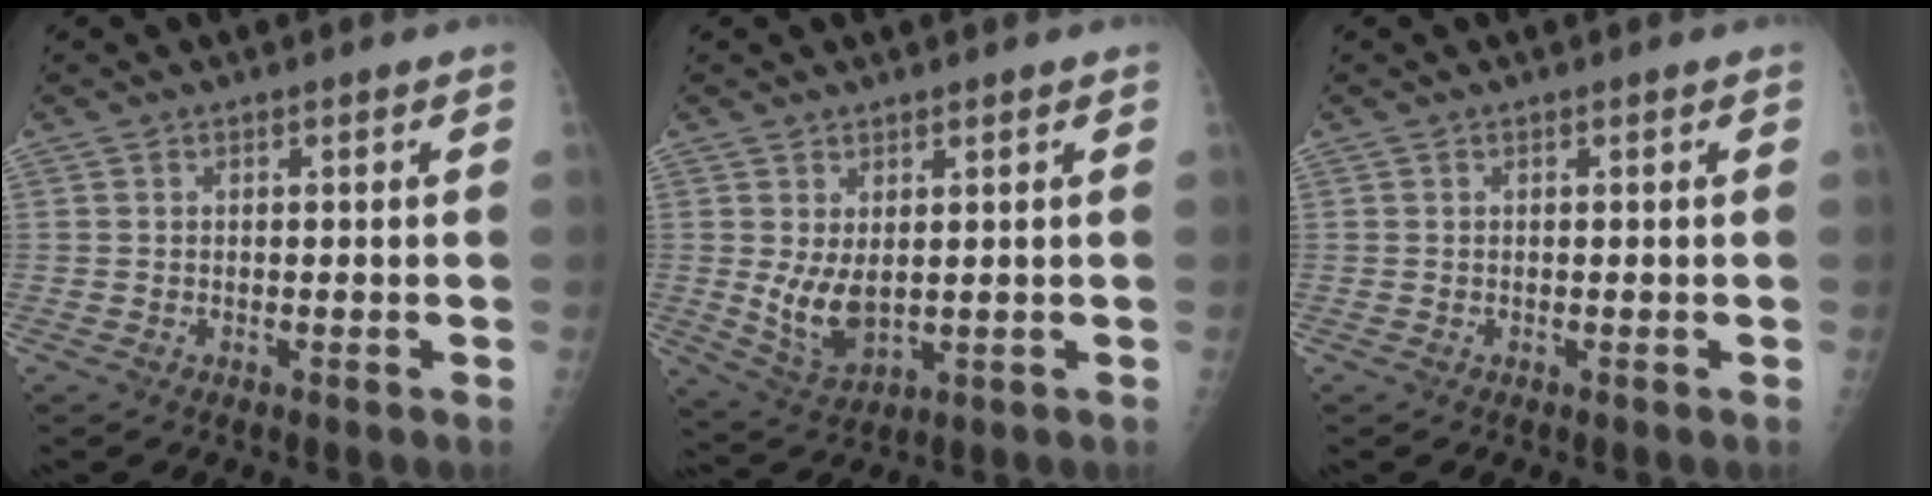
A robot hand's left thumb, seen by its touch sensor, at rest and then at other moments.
{"total": 6.9, "force": [0.9, 3.9, 5.6], "torque": [-0.095, -0.021, 0.032]}
{"total": 0.0}